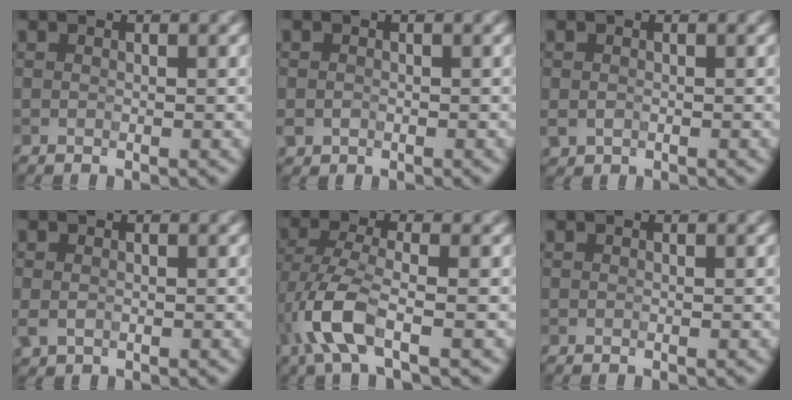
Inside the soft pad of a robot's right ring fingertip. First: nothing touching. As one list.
[{"total": 1.7, "force": [-1.1, -0.6, -1.1], "torque": [-0.011, -0.015, 0.021]}, {"total": 1.3, "force": [-0.7, -0.6, -0.9], "torque": [-0.013, -0.018, 0.026]}, {"total": 1.1, "force": [-0.7, -0.5, -0.6], "torque": [-0.017, -0.017, 0.027]}, {"total": 4.8, "force": [-4.0, 0.1, 2.7], "torque": [-0.105, -0.016, -0.042]}, {"total": 0.0}]